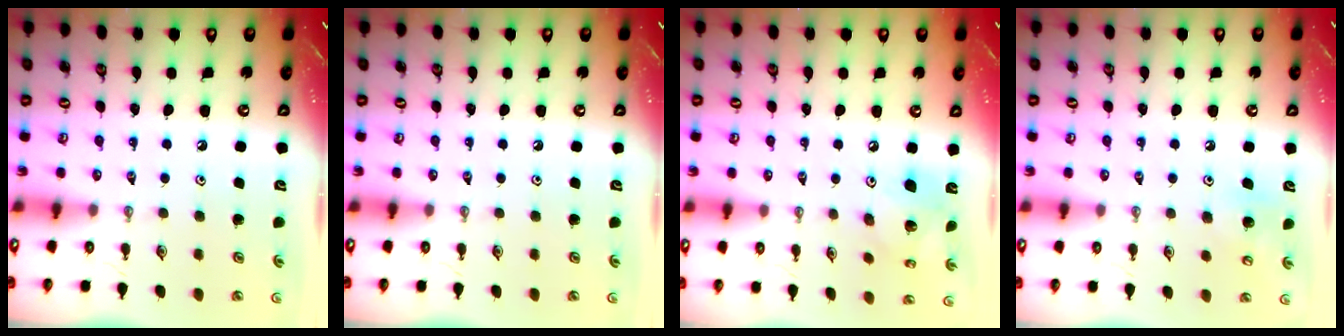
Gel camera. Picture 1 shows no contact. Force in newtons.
{"total": 0.0}
{"total": 12.4, "press": 12.3, "slide": 1.3}
{"total": 8.3, "press": 8.2, "slide": 0.7}